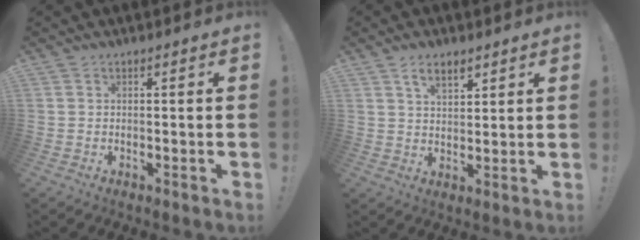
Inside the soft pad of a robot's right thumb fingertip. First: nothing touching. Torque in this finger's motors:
{"motor_torque": [0.02, 0.03, 0.05, 0.06, 0.15]}